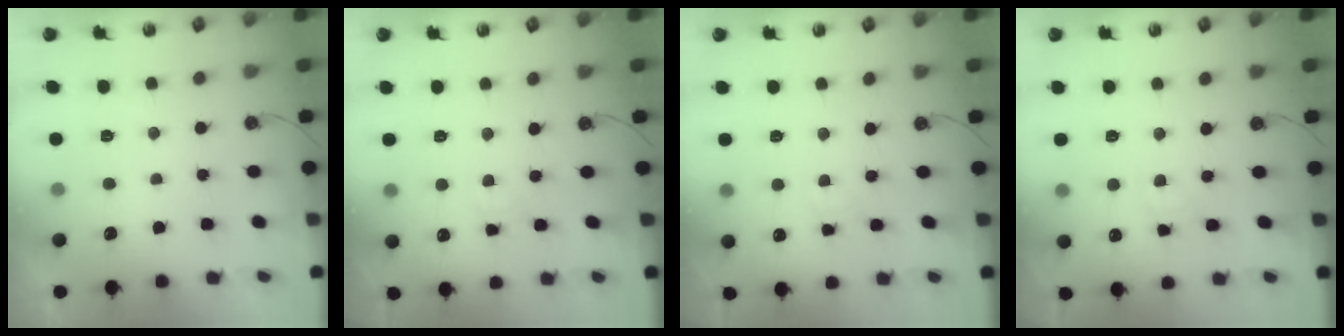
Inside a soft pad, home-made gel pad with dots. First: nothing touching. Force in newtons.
{"total": 1.4, "press": 1.4, "slide": 0.2}
{"total": 1.4, "press": 1.4, "slide": 0.2}
{"total": 4.3, "press": 4.3, "slide": 0.6}